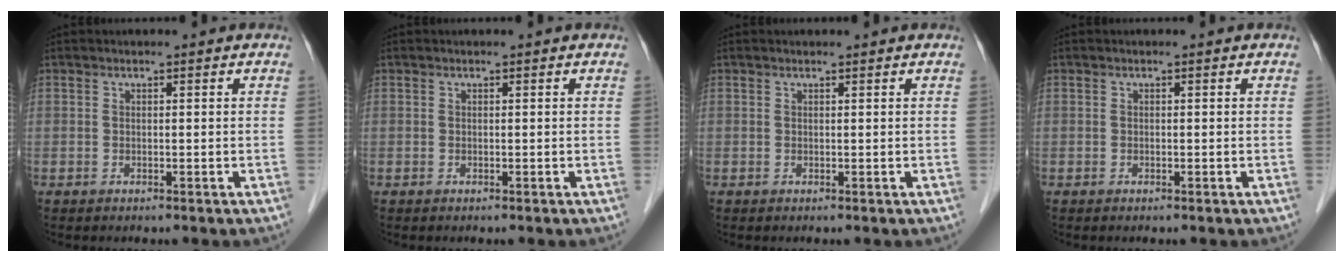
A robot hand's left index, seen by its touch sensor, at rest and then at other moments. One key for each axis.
{"total": 0.0}
{"total": 0.8, "fx": 0.8, "fy": 0.0, "fz": 0.3, "tx": -0.009, "ty": 0.010, "tz": 0.014}
{"total": 0.0}